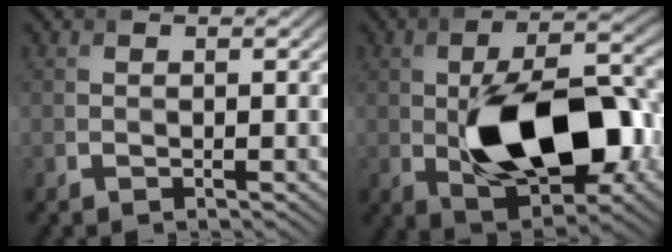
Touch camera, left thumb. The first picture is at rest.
{"total": 14.9, "force": [-1.8, 7.9, 12.5], "torque": [-0.201, -0.010, -0.024]}